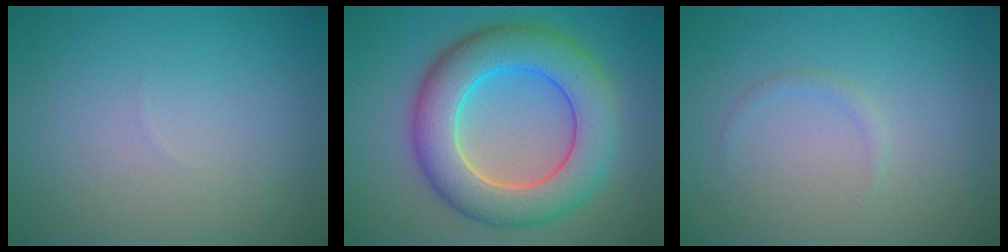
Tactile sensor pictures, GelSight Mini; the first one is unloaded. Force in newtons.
{"total": 9.0, "press": 9.0, "slide": 0.5}
{"total": 0.7, "press": 0.7, "slide": 0.1}